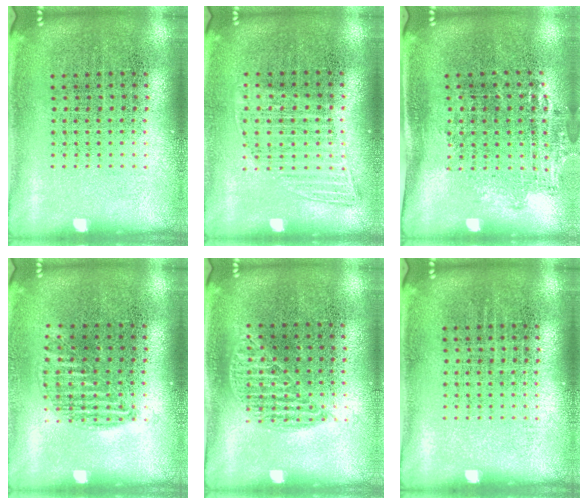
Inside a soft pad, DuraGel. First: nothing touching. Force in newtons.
{"total": 1.2, "press": 1.0, "slide": 0.6}
{"total": 1.3, "press": 1.0, "slide": 0.8}
{"total": 0.9, "press": 0.8, "slide": 0.5}
{"total": 0.8, "press": 0.6, "slide": 0.5}
{"total": 0.0}